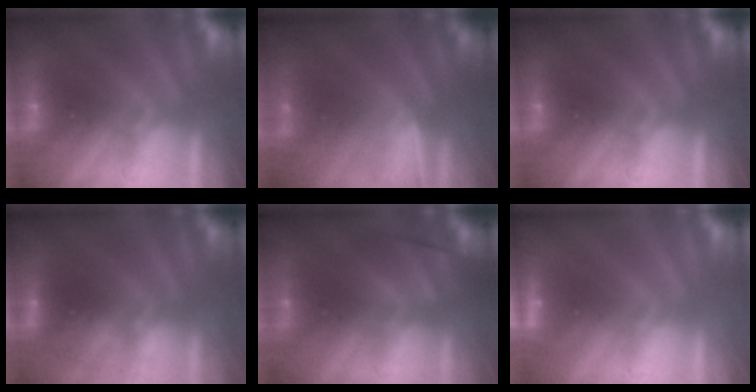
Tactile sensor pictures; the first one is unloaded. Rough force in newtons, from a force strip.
{"total": 1.6}
{"total": 0.0}
{"total": 2.8}
{"total": 2.9}
{"total": 2.4}